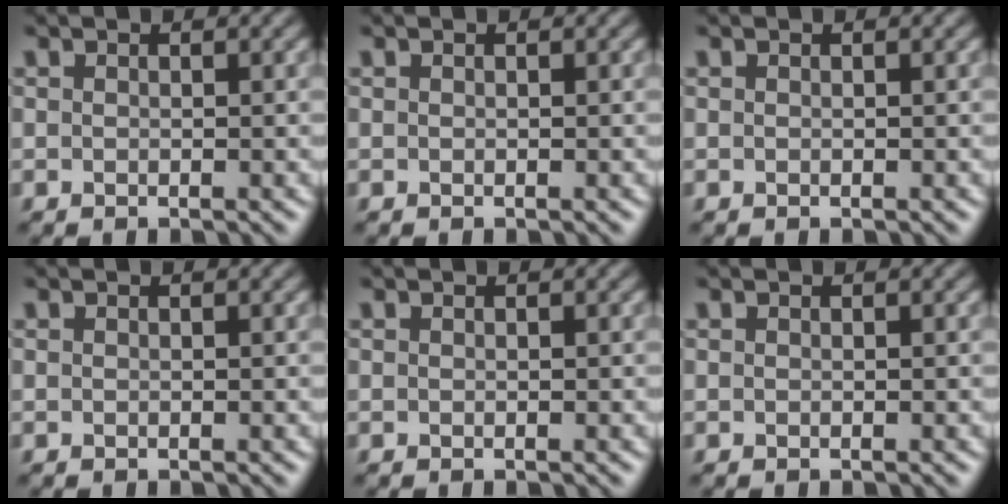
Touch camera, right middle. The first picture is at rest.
{"total": 0.0}
{"total": 0.0}
{"total": 0.0}
{"total": 0.0}
{"total": 0.0}